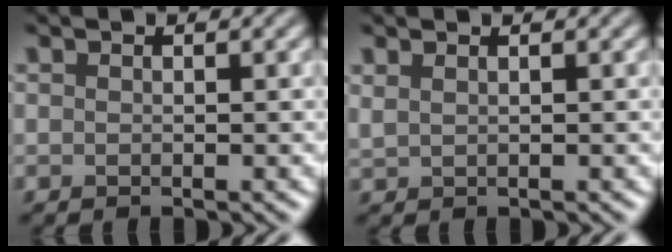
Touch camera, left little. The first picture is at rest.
{"total": 1.2, "force": [0.9, 0.5, 0.6], "torque": [-0.014, -0.001, 0.016]}